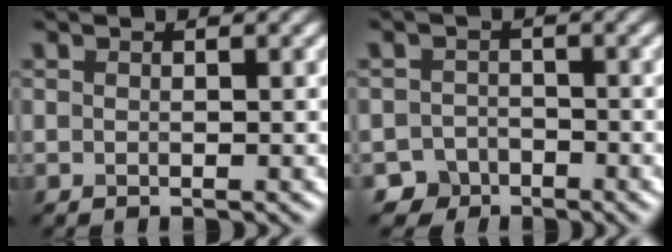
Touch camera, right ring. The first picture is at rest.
{"total": 3.2, "force": [-2.4, 2.2, 0.0], "torque": [0.022, 0.003, -0.040]}